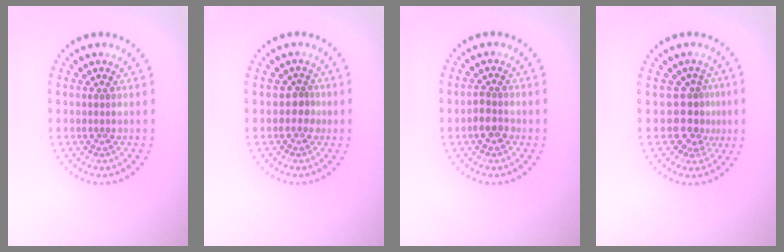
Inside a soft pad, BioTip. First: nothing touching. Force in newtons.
{"total": 1.4, "press": 1.0, "slide": 0.9}
{"total": 1.7, "press": 1.6, "slide": 0.5}
{"total": 2.6, "press": 2.0, "slide": 1.7}